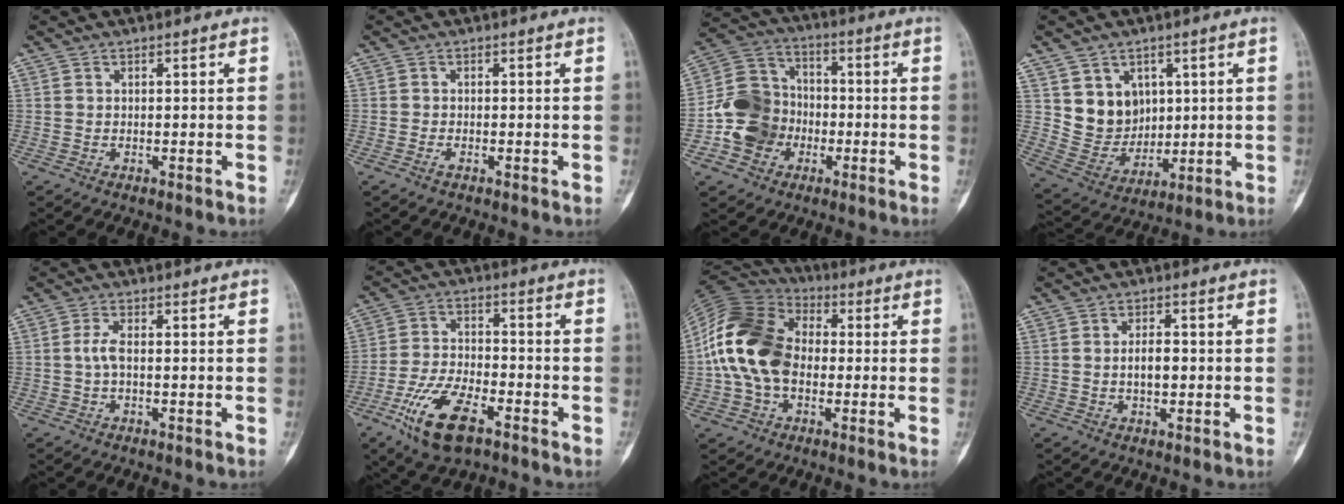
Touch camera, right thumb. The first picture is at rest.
{"total": 0.9, "force": [-0.6, 0.3, 0.6], "torque": [-0.010, 0.000, -0.014]}
{"total": 12.1, "force": [-3.7, 10.5, 4.8], "torque": [-0.065, 0.040, -0.070]}
{"total": 9.6, "force": [3.2, 8.2, 3.9], "torque": [-0.031, -0.023, 0.075]}
{"total": 2.5, "force": [-0.2, 0.9, 2.3], "torque": [-0.055, 0.002, -0.006]}
{"total": 13.1, "force": [-7.0, 5.7, 9.6], "torque": [-0.181, 0.020, -0.127]}
{"total": 17.5, "force": [-0.7, 12.4, 12.3], "torque": [-0.236, 0.031, -0.022]}
{"total": 3.4, "force": [-0.3, 1.7, 2.9], "torque": [-0.047, 0.005, -0.007]}